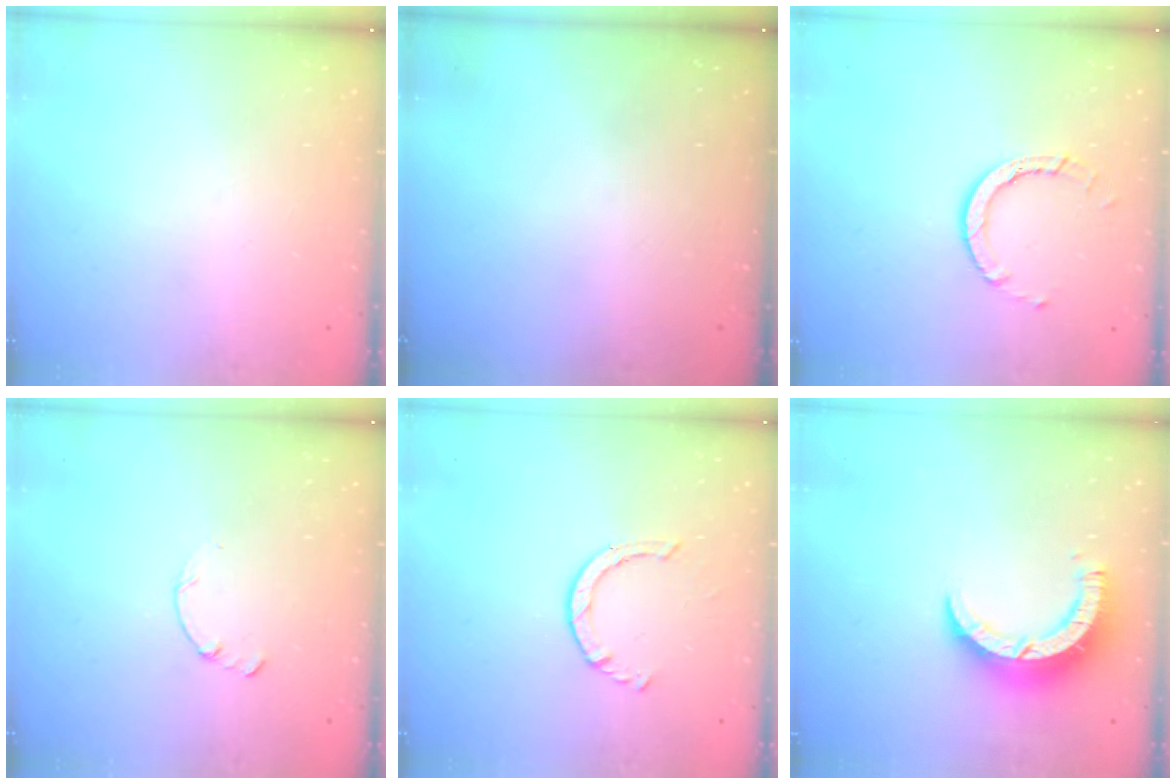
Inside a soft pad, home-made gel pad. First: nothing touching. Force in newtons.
{"total": 0.0}
{"total": 5.0, "press": 5.0, "slide": 0.3}
{"total": 0.0}
{"total": 2.2, "press": 2.2, "slide": 0.4}
{"total": 9.3, "press": 9.3, "slide": 0.8}